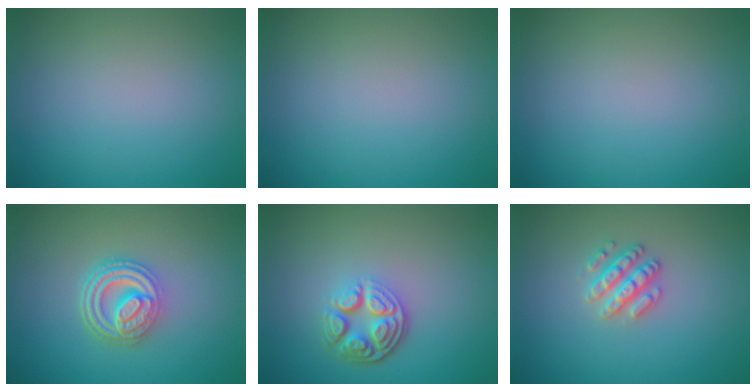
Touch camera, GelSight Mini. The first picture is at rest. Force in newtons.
{"total": 0.0}
{"total": 0.0}
{"total": 4.9, "press": 3.7, "slide": 3.1}
{"total": 4.5, "press": 3.4, "slide": 3.0}
{"total": 2.6, "press": 2.6, "slide": 0.3}